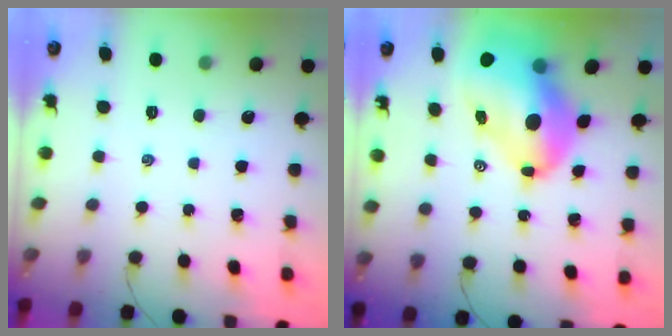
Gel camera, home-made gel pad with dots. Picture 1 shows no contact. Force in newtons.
{"total": 16.8, "press": 16.1, "slide": 4.9}